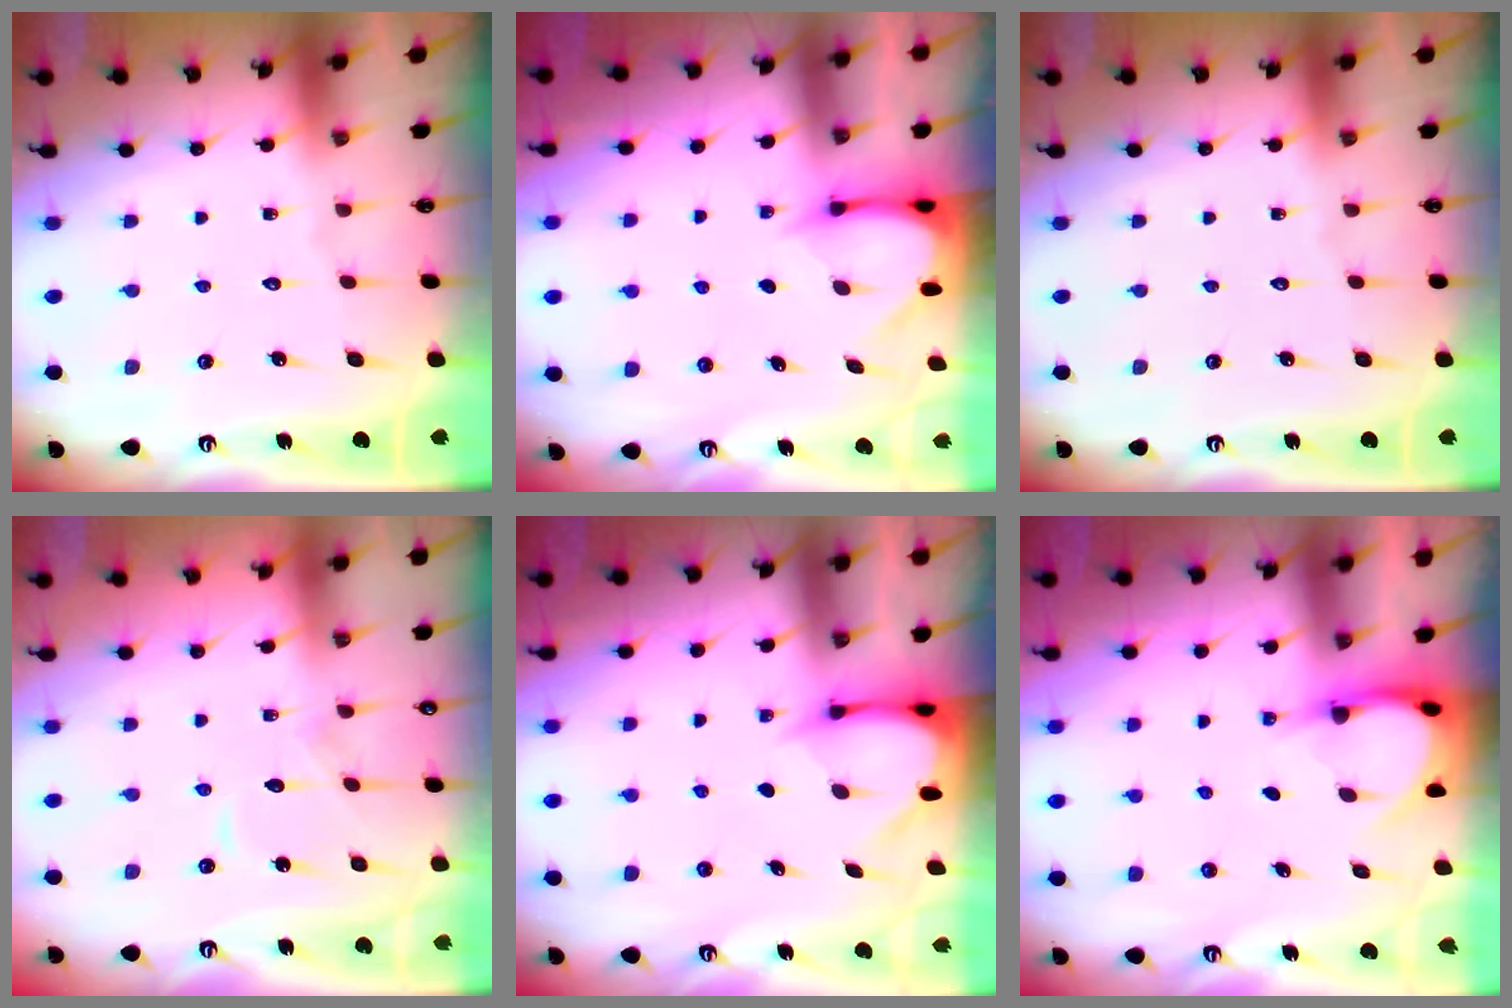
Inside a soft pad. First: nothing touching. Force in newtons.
{"total": 3.8, "press": 3.8, "slide": 0.3}
{"total": 0.0}
{"total": 6.5, "press": 6.5, "slide": 0.7}
{"total": 3.4, "press": 3.4, "slide": 0.3}
{"total": 3.9, "press": 3.9, "slide": 0.3}